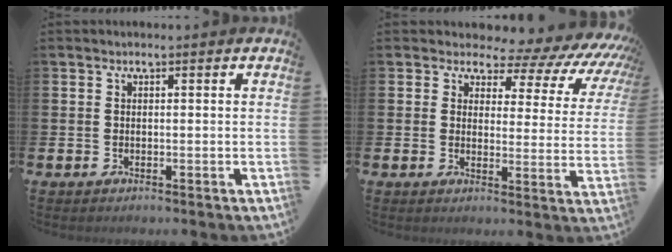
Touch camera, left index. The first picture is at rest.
{"total": 4.8, "force": [3.5, 2.8, 1.6], "torque": [-0.028, -0.043, 0.045]}